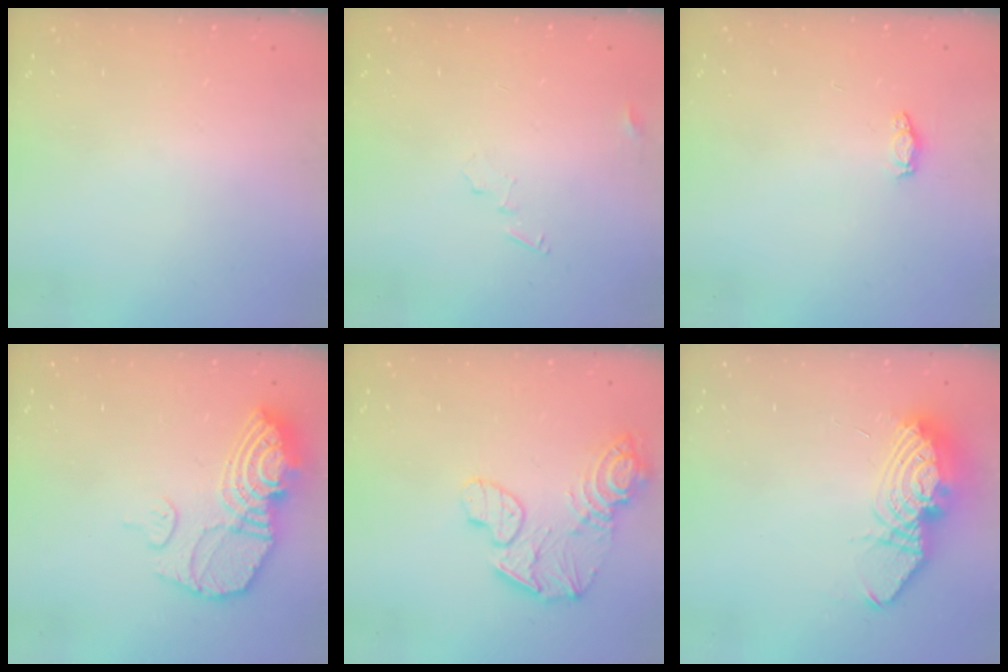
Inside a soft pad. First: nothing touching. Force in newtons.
{"total": 4.4, "press": 4.4, "slide": 0.4}
{"total": 3.0, "press": 2.9, "slide": 0.4}
{"total": 15.3, "press": 15.2, "slide": 1.5}
{"total": 12.6, "press": 12.4, "slide": 2.0}
{"total": 14.2, "press": 14.1, "slide": 1.2}